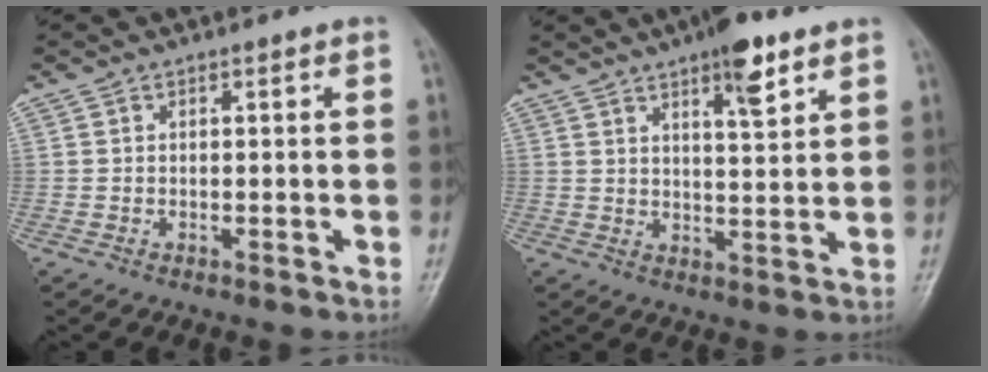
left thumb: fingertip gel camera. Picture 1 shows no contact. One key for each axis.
{"total": 8.1, "fx": 5.0, "fy": 2.3, "fz": 5.9, "tx": -0.078, "ty": -0.025, "tz": 0.074}